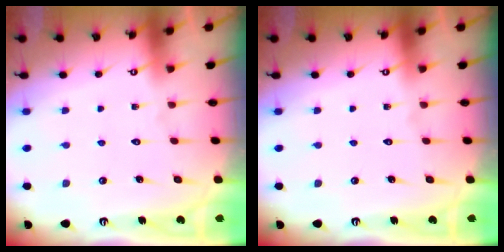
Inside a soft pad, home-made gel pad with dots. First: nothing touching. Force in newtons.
{"total": 0.0}